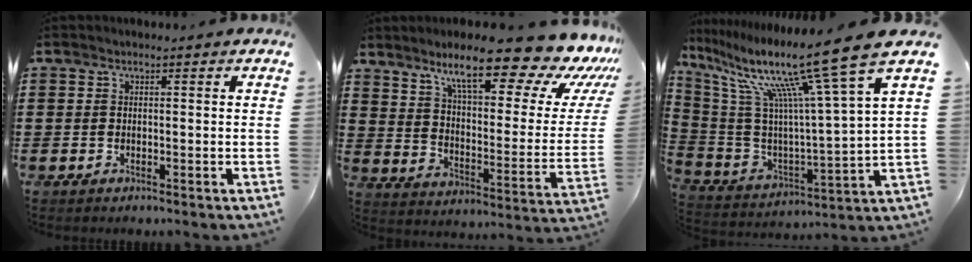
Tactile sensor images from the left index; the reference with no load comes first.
{"total": 16.3, "force": [11.9, 2.6, 10.8], "torque": [-0.186, -0.081, 0.191]}
{"total": 17.5, "force": [12.3, 1.0, 12.4], "torque": [-0.253, -0.075, 0.191]}